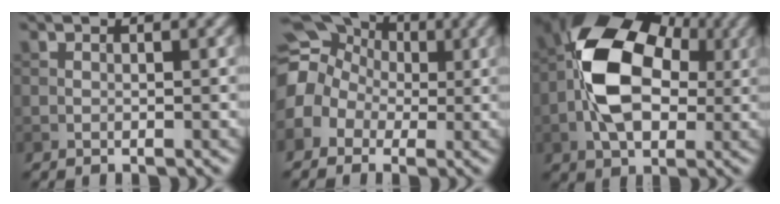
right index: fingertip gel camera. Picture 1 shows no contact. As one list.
[{"total": 12.2, "force": [0.4, 11.1, 5.2], "torque": [-0.131, 0.024, -0.047]}, {"total": 10.5, "force": [-0.2, 7.1, 7.8], "torque": [-0.142, 0.014, -0.013]}]